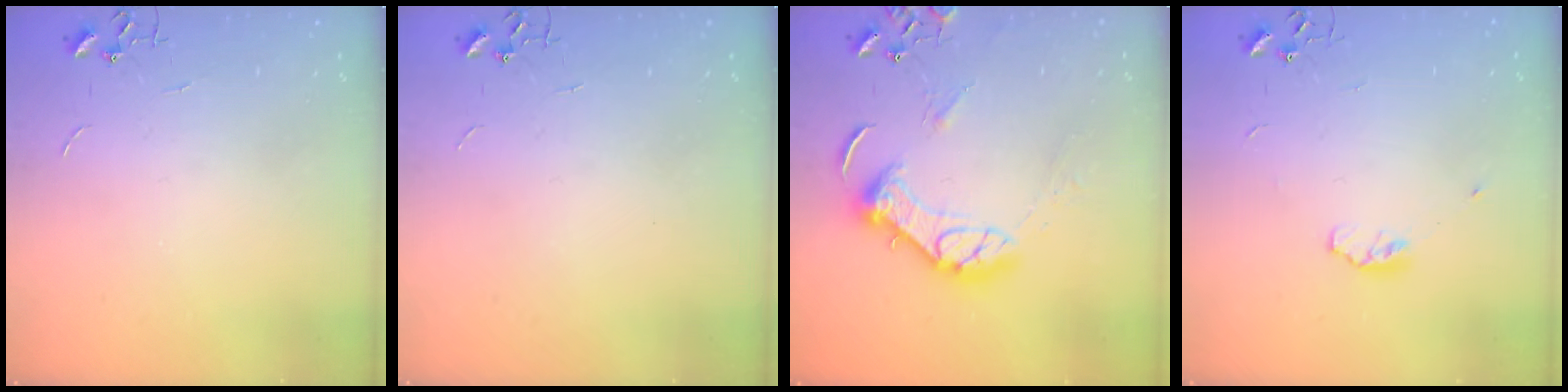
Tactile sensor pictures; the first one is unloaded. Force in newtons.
{"total": 0.0}
{"total": 12.9, "press": 12.8, "slide": 1.7}
{"total": 4.9, "press": 4.8, "slide": 1.1}